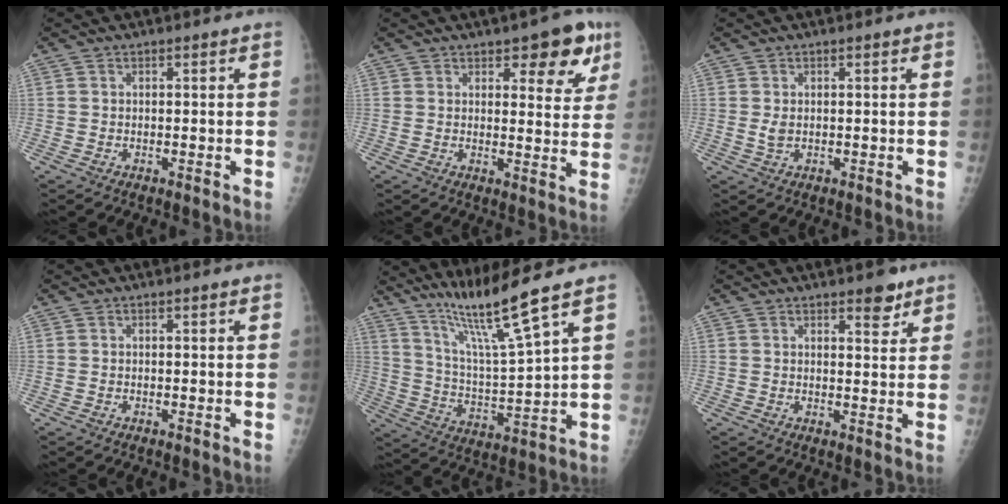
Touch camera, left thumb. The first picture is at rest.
{"total": 8.4, "force": [5.0, 3.7, 5.7], "torque": [-0.029, -0.021, 0.060]}
{"total": 1.6, "force": [0.2, 1.0, 1.2], "torque": [-0.023, -0.003, 0.005]}
{"total": 0.0}
{"total": 13.2, "force": [9.7, -1.0, 8.9], "torque": [-0.154, -0.064, 0.184]}
{"total": 3.8, "force": [2.7, 1.5, 2.2], "torque": [-0.013, -0.016, 0.036]}